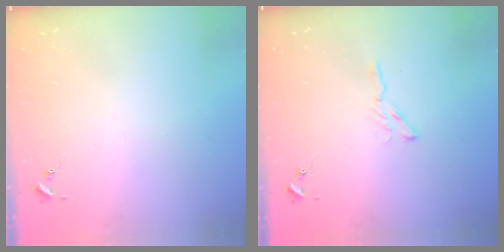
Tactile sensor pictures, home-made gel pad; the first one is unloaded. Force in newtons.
{"total": 2.9, "press": 2.9, "slide": 0.3}